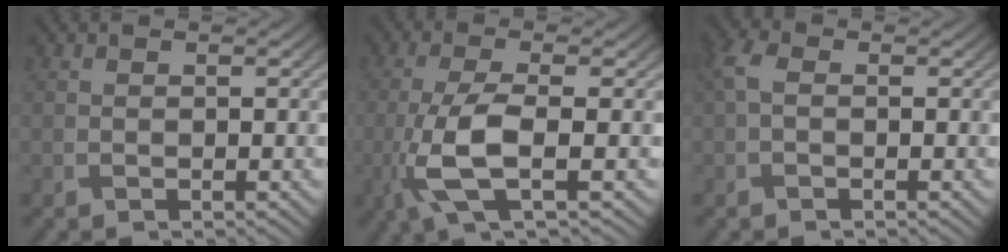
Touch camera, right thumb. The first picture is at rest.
{"total": 7.0, "force": [-2.2, 2.0, 6.4], "torque": [-0.142, 0.000, -0.052]}
{"total": 2.4, "force": [-0.2, 1.4, 2.0], "torque": [-0.051, 0.005, -0.013]}